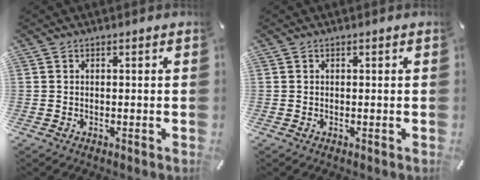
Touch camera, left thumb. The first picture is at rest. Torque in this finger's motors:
{"motor_torque": [-0.24, -0.24, 0.00, 0.00, 0.00]}